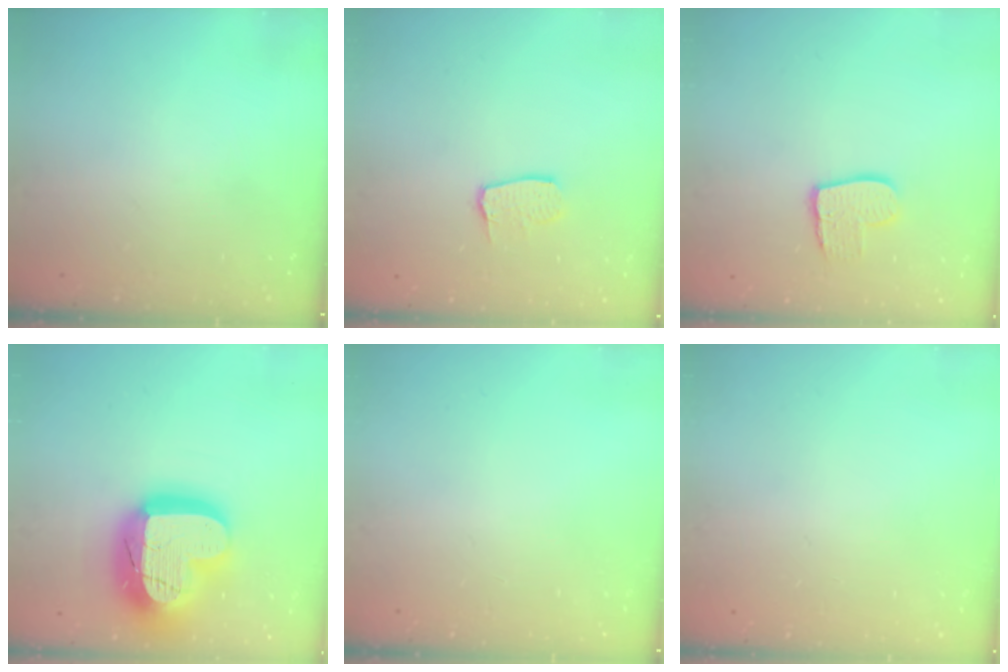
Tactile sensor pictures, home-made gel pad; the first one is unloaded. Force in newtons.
{"total": 6.8, "press": 6.8, "slide": 0.5}
{"total": 9.8, "press": 9.8, "slide": 0.9}
{"total": 26.0, "press": 25.9, "slide": 2.1}
{"total": 0.0}
{"total": 0.0}